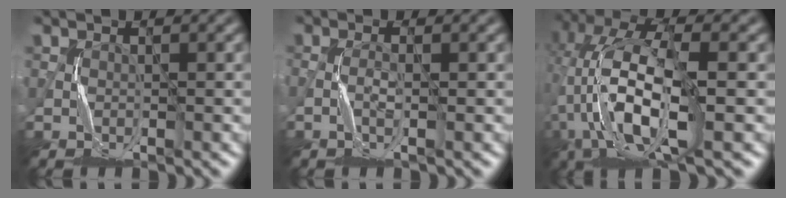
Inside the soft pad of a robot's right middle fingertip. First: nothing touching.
{"total": 1.4, "force": [-0.5, 0.1, 1.3], "torque": [-0.029, 0.005, -0.013]}
{"total": 11.6, "force": [-1.8, 4.4, 10.6], "torque": [-0.219, 0.016, -0.042]}